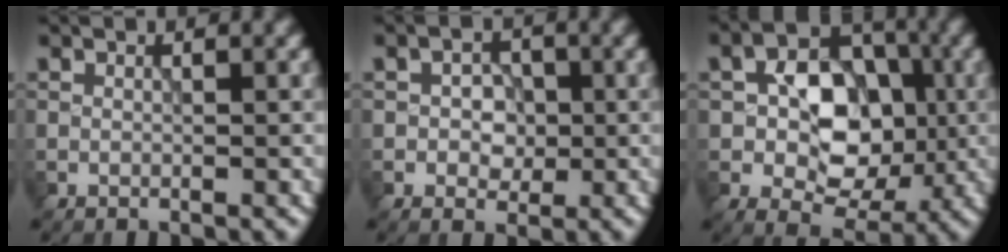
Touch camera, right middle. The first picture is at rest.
{"total": 2.6, "force": [-0.2, 2.0, 1.7], "torque": [-0.023, -0.001, -0.006]}
{"total": 8.1, "force": [-0.3, 5.6, 5.8], "torque": [-0.081, 0.008, -0.011]}